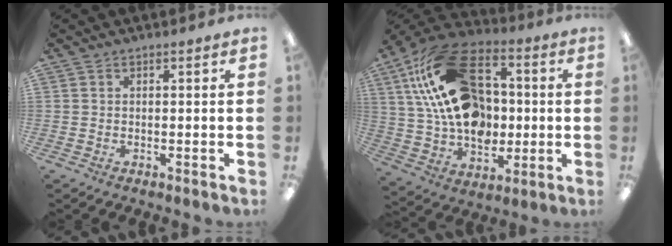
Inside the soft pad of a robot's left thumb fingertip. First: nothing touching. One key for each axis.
{"total": 25.8, "fx": 6.9, "fy": 17.6, "fz": 17.5, "tx": -0.320, "ty": -0.007, "tz": 0.128}